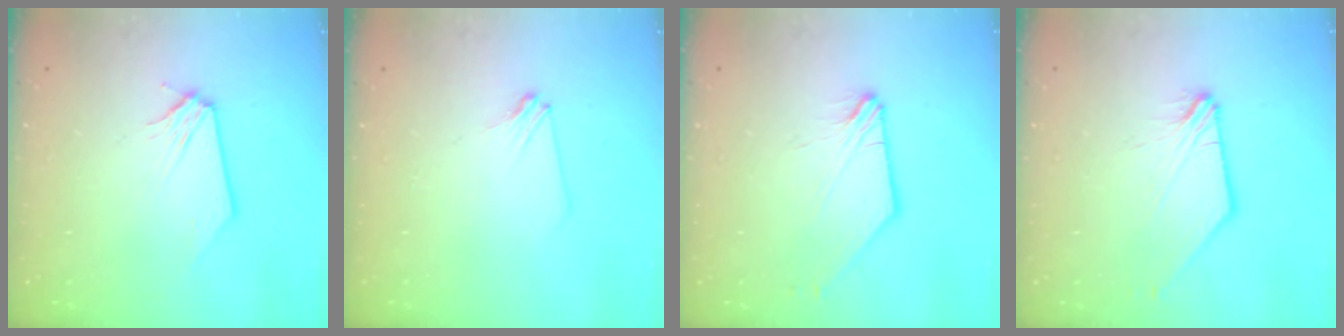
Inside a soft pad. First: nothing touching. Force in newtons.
{"total": 2.9, "press": 2.9, "slide": 0.5}
{"total": 2.8, "press": 2.8, "slide": 0.3}
{"total": 2.0, "press": 1.9, "slide": 0.4}